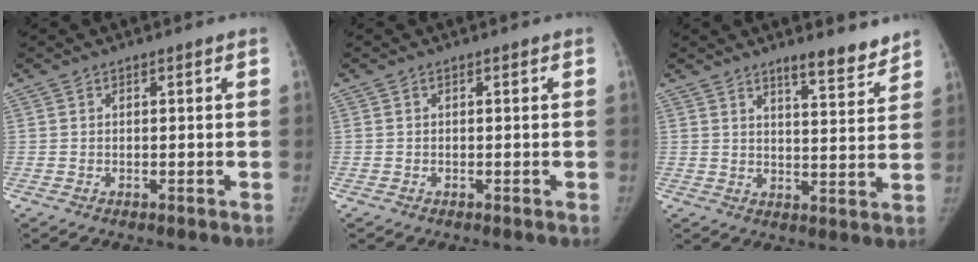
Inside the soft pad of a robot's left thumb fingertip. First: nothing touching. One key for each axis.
{"total": 0.0}
{"total": 7.1, "fx": 5.9, "fy": 1.3, "fz": 3.8, "tx": -0.038, "ty": -0.047, "tz": 0.087}